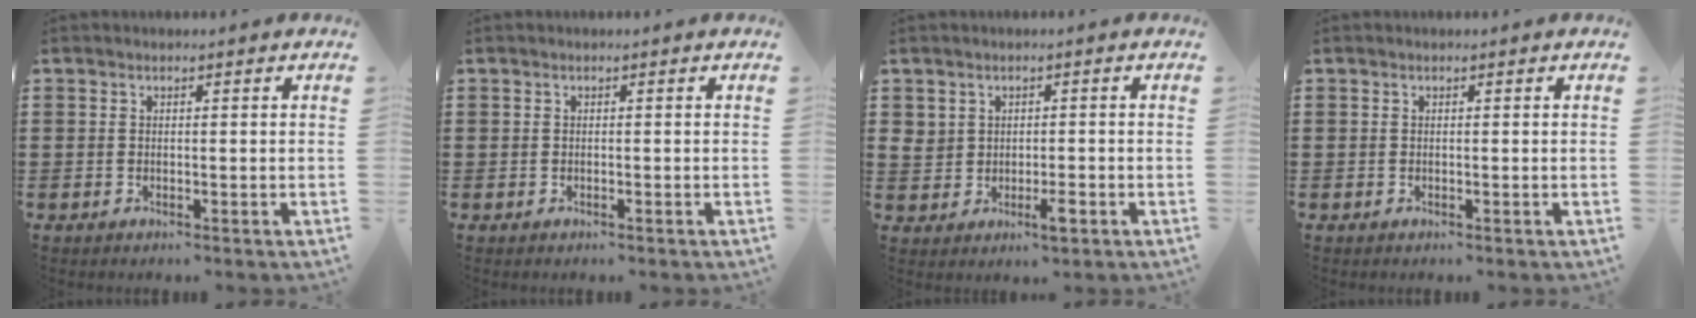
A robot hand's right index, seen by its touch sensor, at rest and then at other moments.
{"total": 0.0}
{"total": 2.8, "force": [-0.3, 2.1, 1.9], "torque": [-0.048, 0.002, -0.008]}
{"total": 0.0}